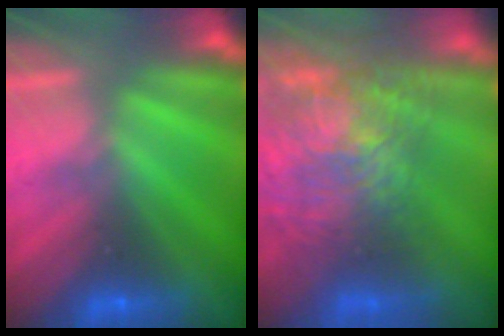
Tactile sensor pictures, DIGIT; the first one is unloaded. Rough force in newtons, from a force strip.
{"total": 7.9}